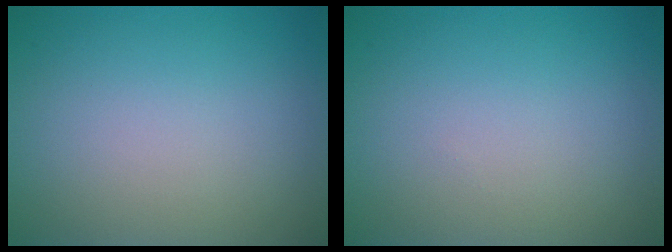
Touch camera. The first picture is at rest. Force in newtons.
{"total": 0.0}